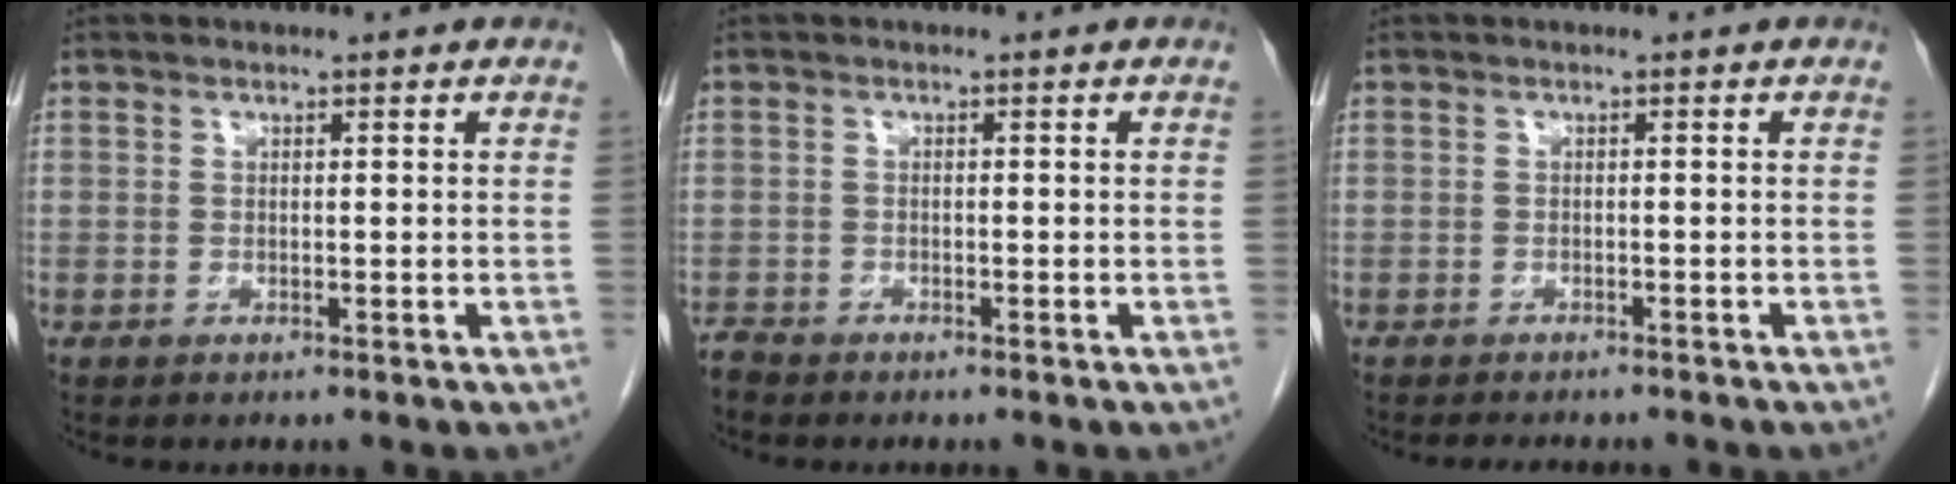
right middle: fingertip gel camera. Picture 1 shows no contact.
{"total": 1.2, "force": [-1.2, 0.2, 0.1], "torque": [-0.006, -0.004, -0.023]}
{"total": 4.0, "force": [-3.5, 1.0, 1.5], "torque": [-0.023, -0.006, -0.043]}